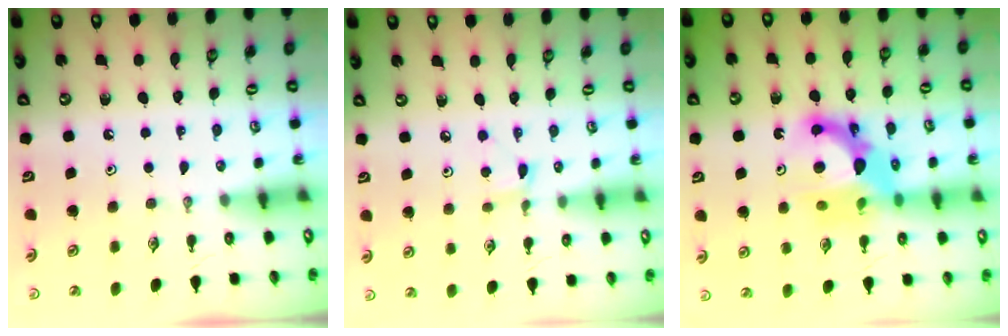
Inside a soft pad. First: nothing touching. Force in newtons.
{"total": 3.5, "press": 3.5, "slide": 0.3}
{"total": 12.6, "press": 12.4, "slide": 2.4}